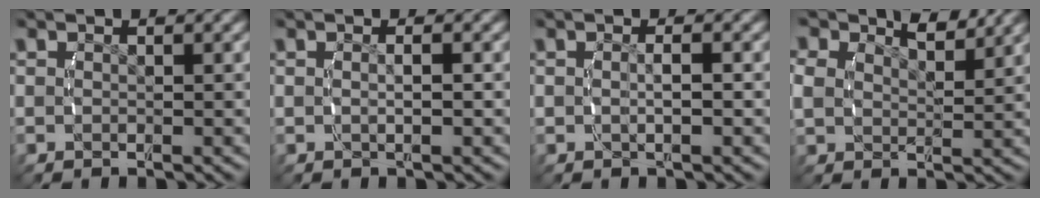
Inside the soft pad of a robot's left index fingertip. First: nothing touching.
{"total": 1.6, "force": [-0.1, 0.4, 1.6], "torque": [-0.034, -0.002, 0.002]}
{"total": 2.3, "force": [0.0, 1.2, 1.9], "torque": [-0.047, -0.004, 0.003]}
{"total": 3.1, "force": [2.4, 1.4, 1.6], "torque": [-0.036, -0.003, 0.045]}